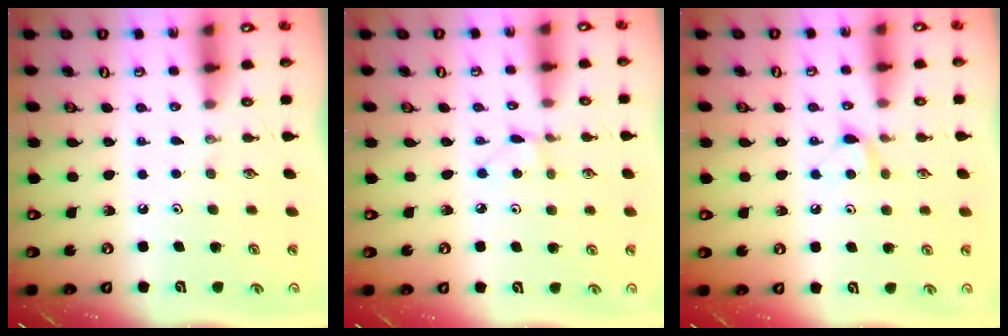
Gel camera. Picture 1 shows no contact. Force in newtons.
{"total": 2.6, "press": 2.6, "slide": 0.3}
{"total": 5.3, "press": 5.3, "slide": 0.7}